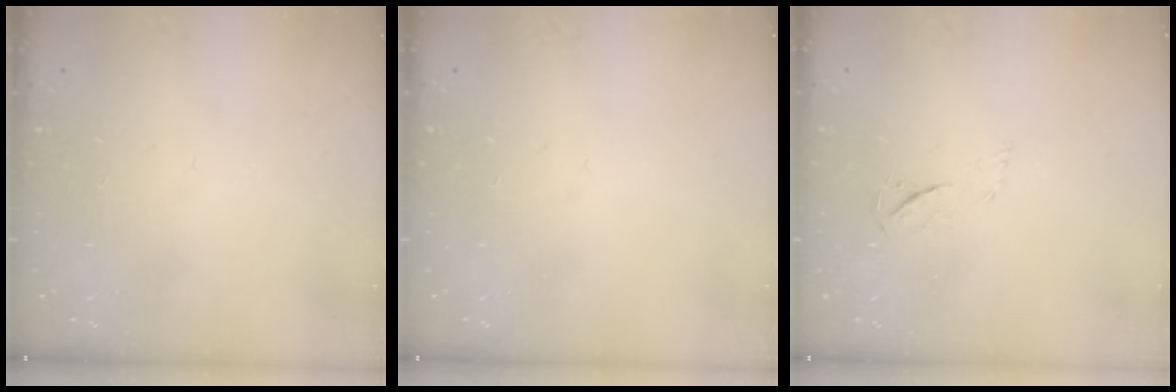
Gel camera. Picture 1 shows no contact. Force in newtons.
{"total": 0.0}
{"total": 3.9, "press": 3.9, "slide": 0.4}